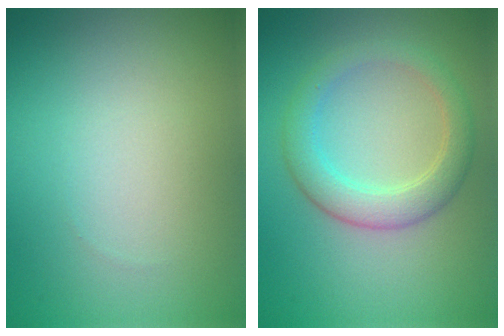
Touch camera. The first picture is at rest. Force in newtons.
{"total": 3.7, "press": 3.7, "slide": 0.3}